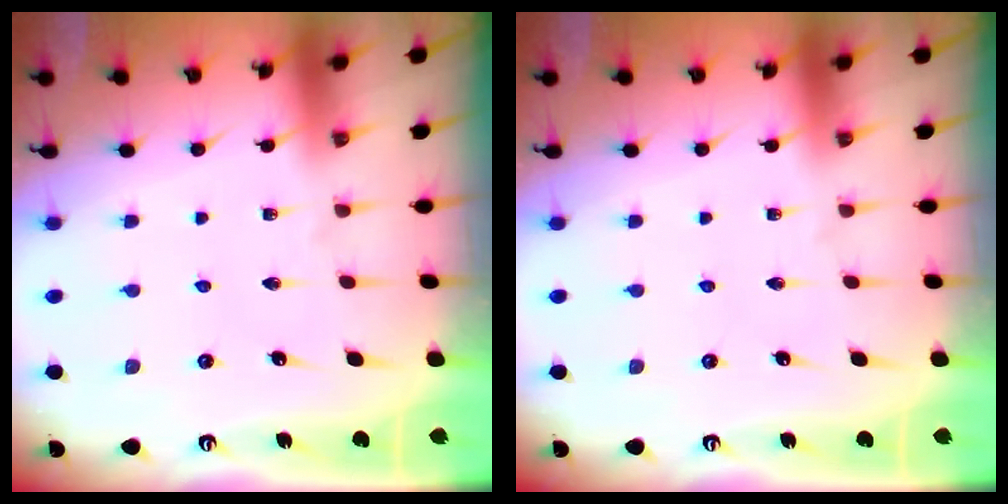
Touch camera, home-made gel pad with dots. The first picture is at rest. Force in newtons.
{"total": 0.0}